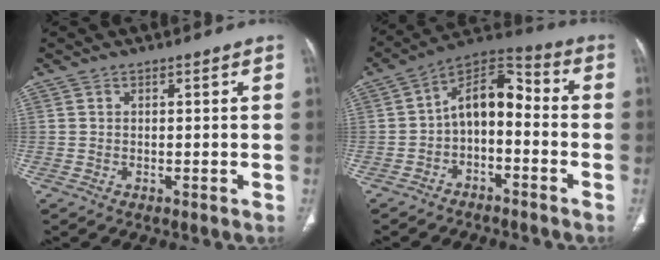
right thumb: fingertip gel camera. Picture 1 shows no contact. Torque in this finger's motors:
{"motor_torque": [1.44, 1.38, 0.86, -0.35, 0.05]}